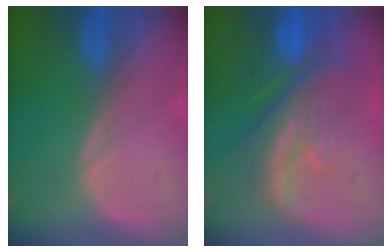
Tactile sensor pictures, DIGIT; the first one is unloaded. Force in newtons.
{"total": 10.2, "press": 9.0, "slide": 5.0}